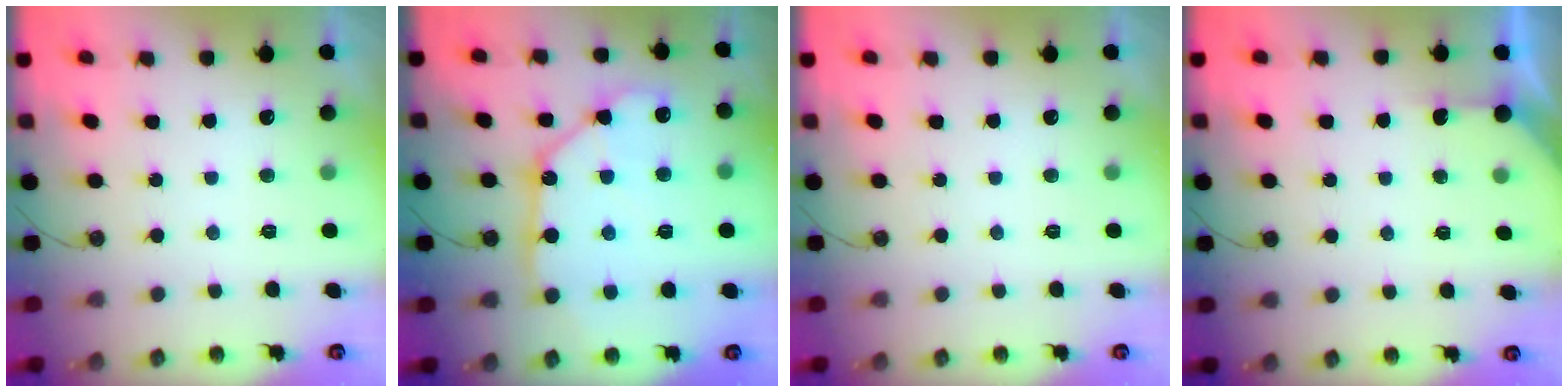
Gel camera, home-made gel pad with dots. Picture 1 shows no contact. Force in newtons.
{"total": 13.4, "press": 13.3, "slide": 1.5}
{"total": 0.0}
{"total": 2.0, "press": 1.9, "slide": 0.2}